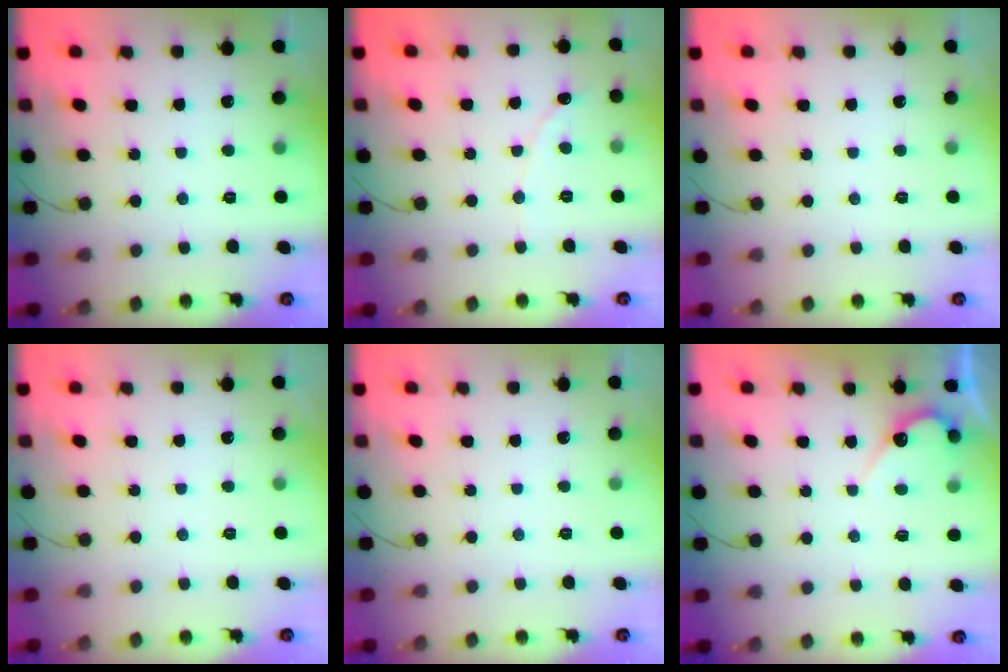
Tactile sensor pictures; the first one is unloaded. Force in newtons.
{"total": 0.7, "press": 0.7, "slide": 0.0}
{"total": 0.0}
{"total": 0.0}
{"total": 0.0}
{"total": 6.1, "press": 6.1, "slide": 0.3}